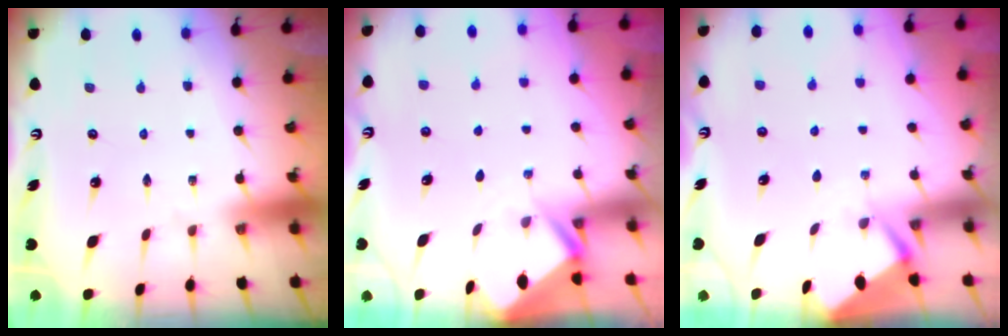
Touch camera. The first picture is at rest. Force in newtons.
{"total": 2.4, "press": 2.4, "slide": 0.1}
{"total": 2.7, "press": 2.6, "slide": 0.3}